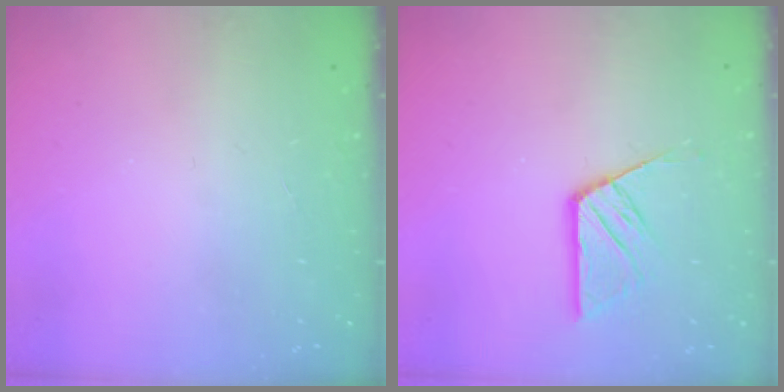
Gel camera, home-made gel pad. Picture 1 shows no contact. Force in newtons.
{"total": 9.6, "press": 9.6, "slide": 0.5}